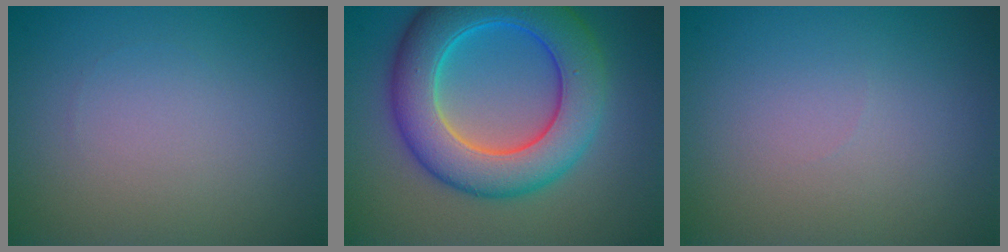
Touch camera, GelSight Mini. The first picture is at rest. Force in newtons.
{"total": 9.4, "press": 9.4, "slide": 0.1}
{"total": 0.0}